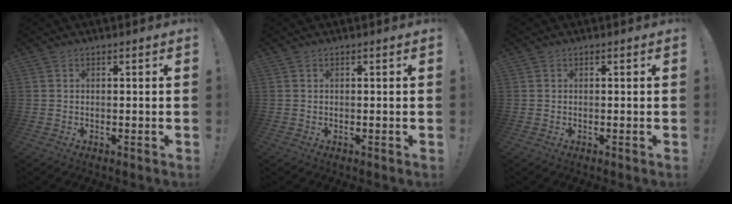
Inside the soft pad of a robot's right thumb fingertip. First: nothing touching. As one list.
[{"total": 0.0}, {"total": 0.0}]